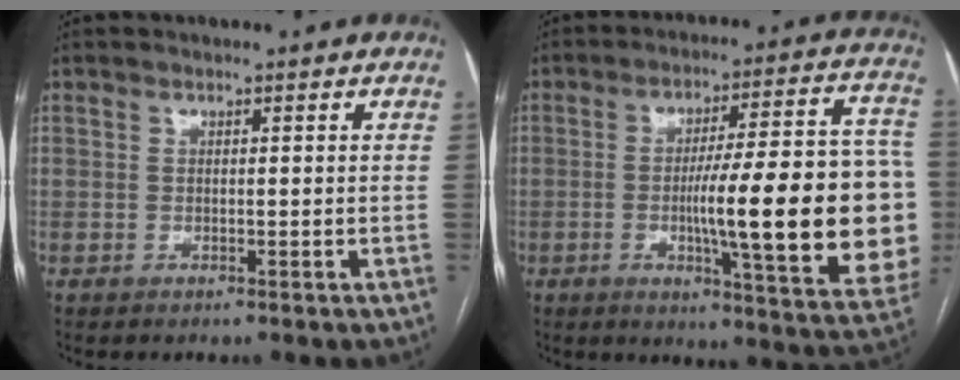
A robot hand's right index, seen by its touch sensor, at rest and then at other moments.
{"total": 23.9, "force": [-2.9, 3.1, 23.5], "torque": [-0.245, 0.020, -0.031]}